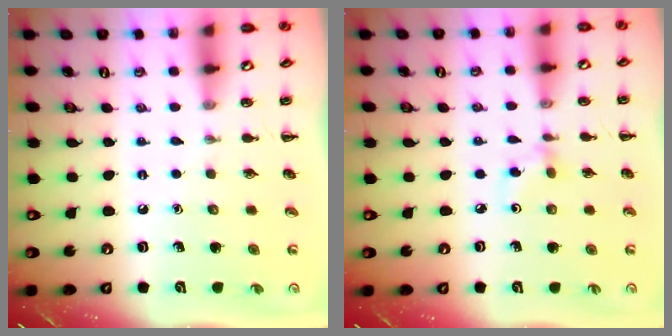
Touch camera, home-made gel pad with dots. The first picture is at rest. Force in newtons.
{"total": 2.9, "press": 2.8, "slide": 0.7}